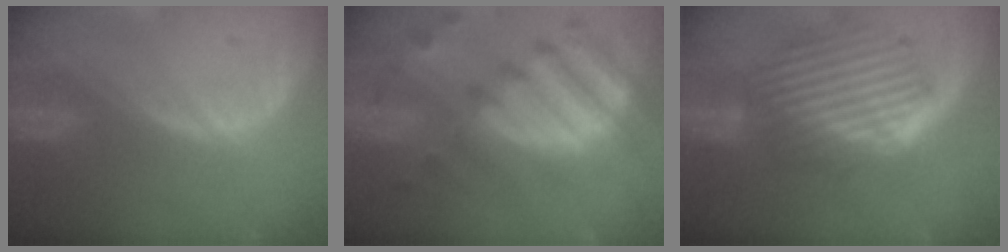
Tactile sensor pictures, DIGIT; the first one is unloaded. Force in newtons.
{"total": 11.9, "press": 10.4, "slide": 5.8}
{"total": 9.4, "press": 8.4, "slide": 4.4}